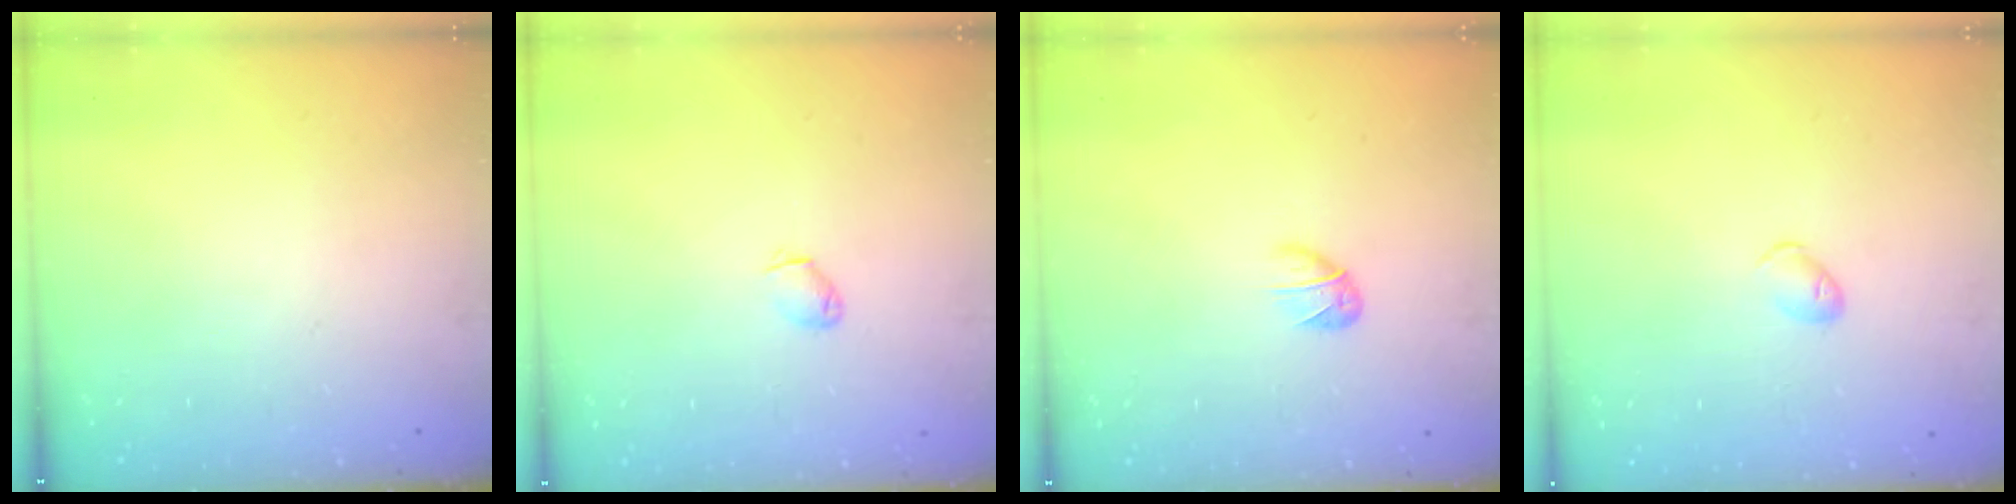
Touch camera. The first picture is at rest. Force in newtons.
{"total": 2.0, "press": 2.0, "slide": 0.4}
{"total": 3.4, "press": 3.3, "slide": 0.8}
{"total": 4.8, "press": 4.8, "slide": 0.7}